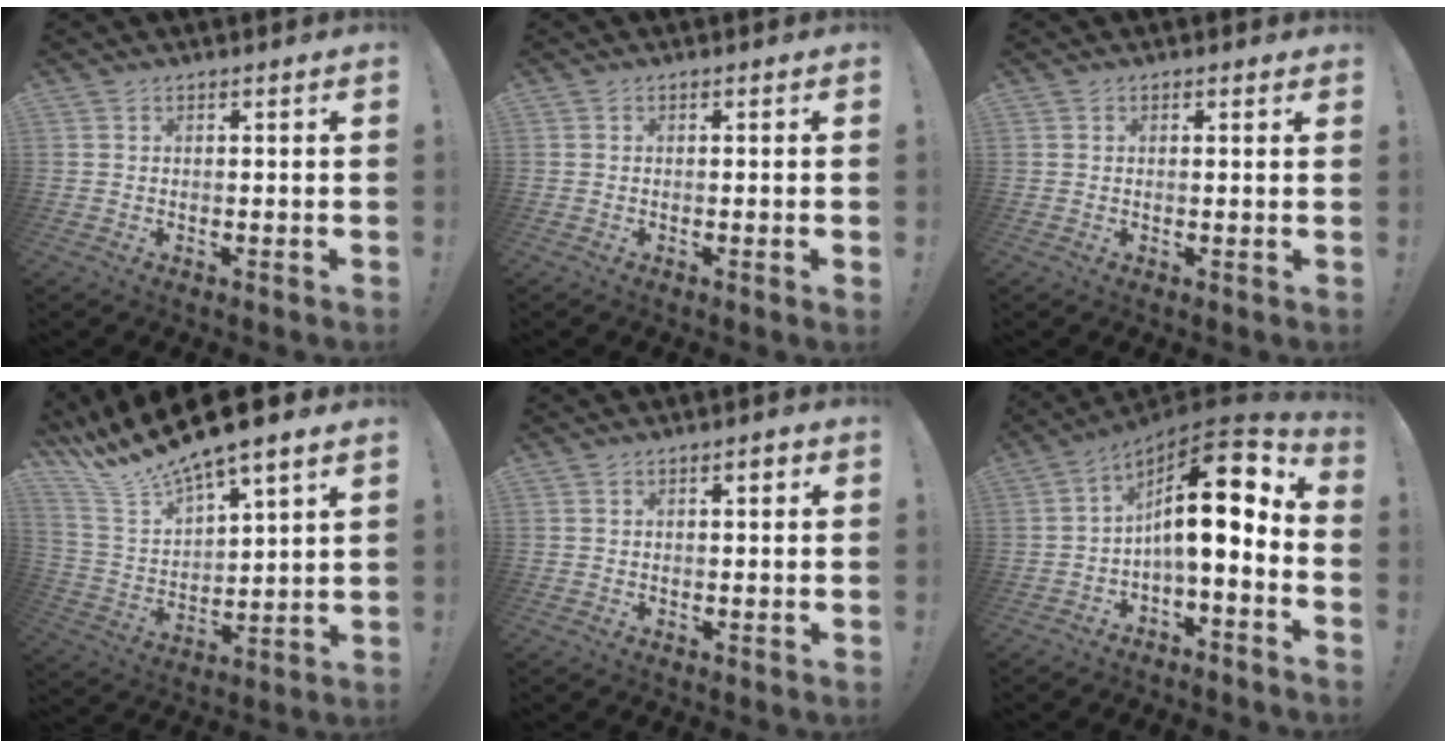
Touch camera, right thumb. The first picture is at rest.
{"total": 1.2, "force": [-0.3, -0.4, 1.1], "torque": [-0.025, 0.003, -0.006]}
{"total": 0.8, "force": [0.5, 0.6, 0.1], "torque": [0.013, -0.004, 0.007]}
{"total": 13.7, "force": [11.5, 2.9, 6.8], "torque": [-0.150, -0.092, 0.202]}
{"total": 1.5, "force": [0.3, 0.6, 1.3], "torque": [-0.019, 0.003, 0.002]}
{"total": 16.1, "force": [3.2, 4.7, 15.0], "torque": [-0.240, -0.026, 0.049]}